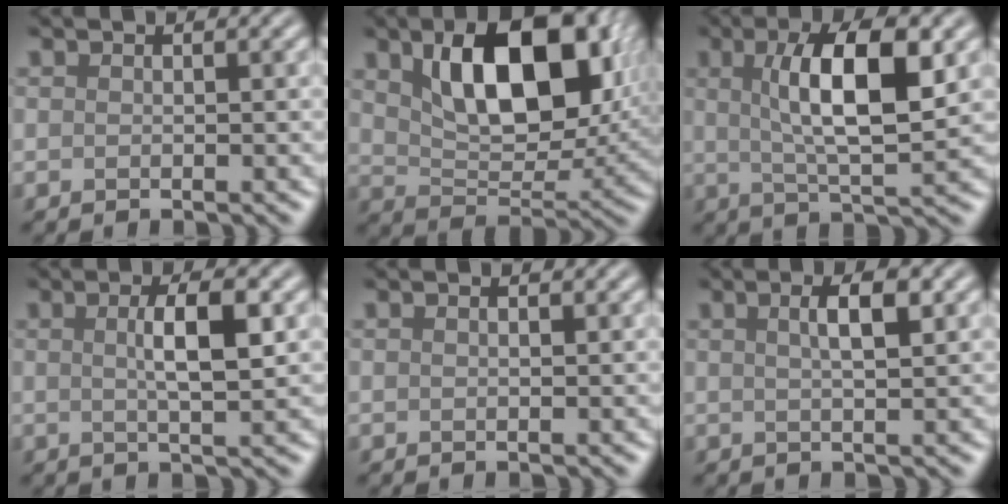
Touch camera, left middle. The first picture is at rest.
{"total": 10.1, "force": [2.9, 5.5, 8.0], "torque": [-0.129, 0.003, 0.060]}
{"total": 7.7, "force": [1.2, 2.0, 7.3], "torque": [-0.118, 0.006, 0.029]}
{"total": 3.7, "force": [0.2, 0.6, 3.6], "torque": [-0.062, 0.007, 0.010]}
{"total": 1.3, "force": [0.6, 0.6, 1.0], "torque": [-0.003, 0.010, -0.009]}
{"total": 2.6, "force": [0.5, 0.6, 2.5], "torque": [-0.035, 0.012, 0.013]}